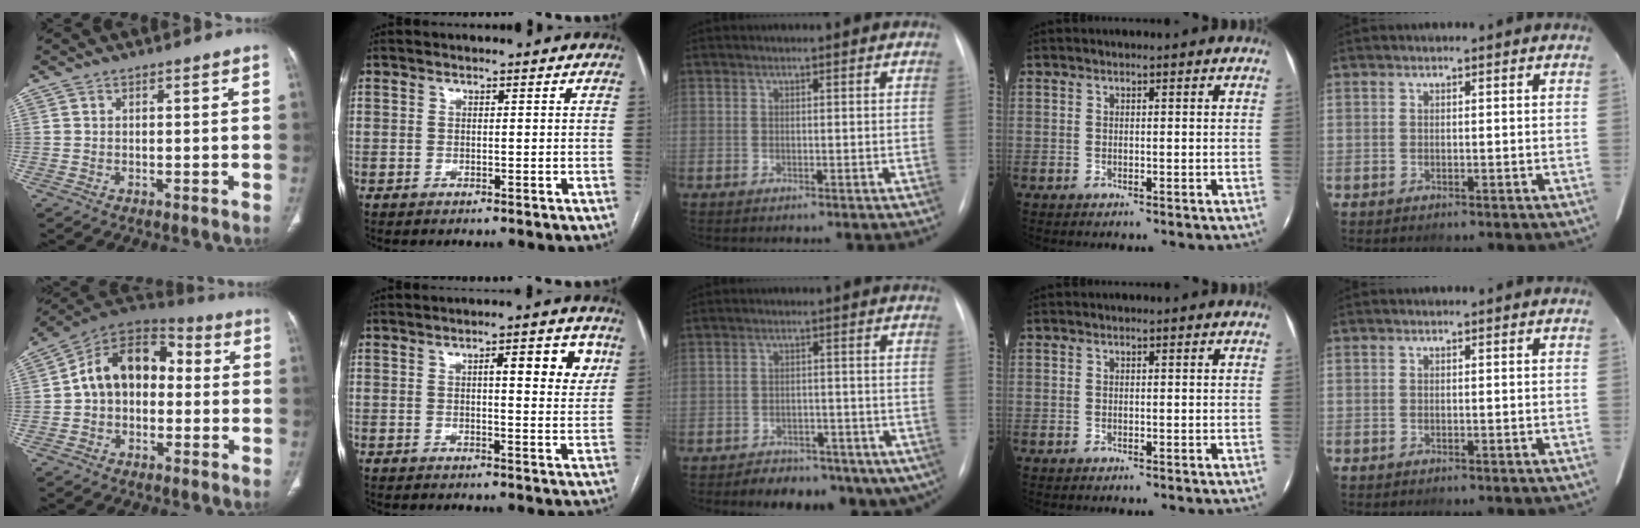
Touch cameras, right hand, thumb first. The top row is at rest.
{"thumb": {"total": 14.3, "force": [0.2, 10.1, 10.2], "torque": [-0.135, 0.048, -0.013]}, "index": {"total": 7.6, "force": [3.0, 1.7, 6.8], "torque": [-0.089, 0.005, 0.036]}, "middle": {"total": 12.8, "force": [-9.4, 6.8, 5.2], "torque": [-0.046, 0.024, -0.119]}}